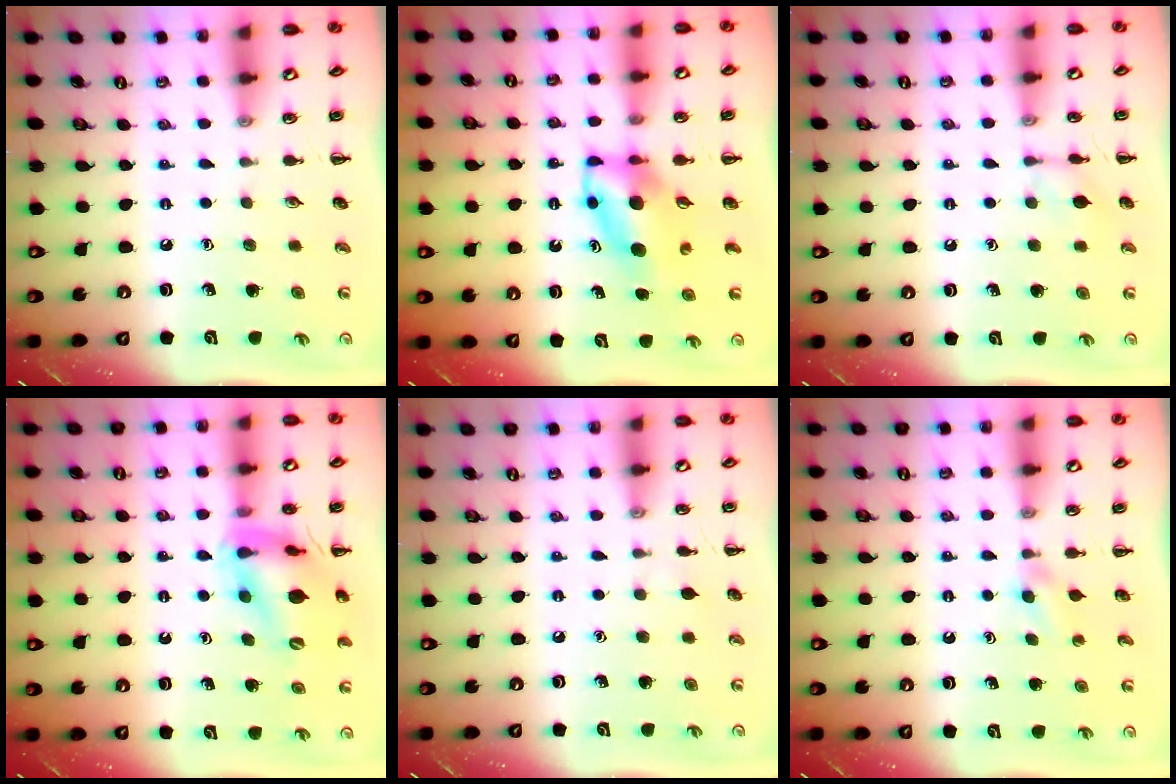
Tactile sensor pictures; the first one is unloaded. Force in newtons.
{"total": 6.3, "press": 6.2, "slide": 1.0}
{"total": 5.7, "press": 5.7, "slide": 0.3}
{"total": 16.9, "press": 16.7, "slide": 2.5}
{"total": 2.7, "press": 2.5, "slide": 1.0}
{"total": 2.0, "press": 1.8, "slide": 0.9}